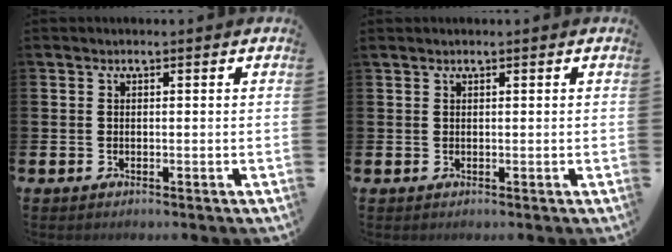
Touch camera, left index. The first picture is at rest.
{"total": 0.0}